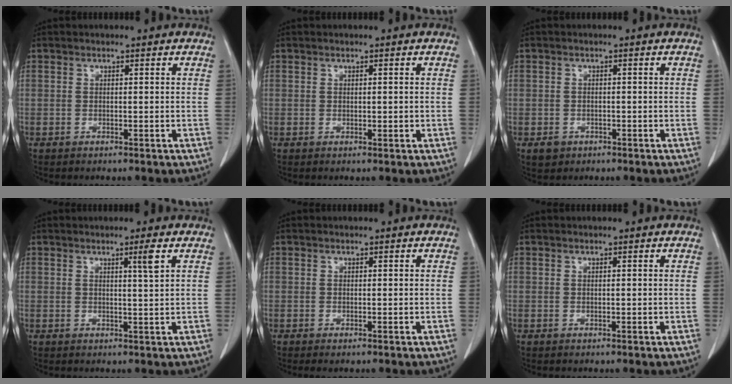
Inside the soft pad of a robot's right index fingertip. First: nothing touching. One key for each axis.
{"total": 0.6, "fx": 0.1, "fy": 0.3, "fz": 0.6, "tx": -0.010, "ty": -0.002, "tz": 0.003}
{"total": 2.1, "fx": -1.0, "fy": 1.8, "fz": 0.4, "tx": -0.007, "ty": 0.005, "tz": -0.008}
{"total": 2.4, "fx": 1.2, "fy": -0.6, "fz": 2.0, "tx": -0.034, "ty": -0.009, "tz": 0.021}
{"total": 0.8, "fx": -0.6, "fy": 0.1, "fz": 0.5, "tx": -0.007, "ty": -0.002, "tz": -0.008}
{"total": 0.0}